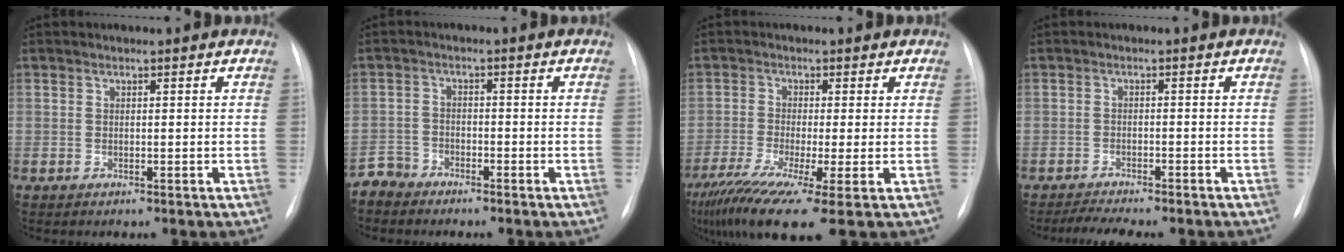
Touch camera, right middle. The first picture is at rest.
{"total": 3.0, "force": [-2.7, 1.0, -0.8], "torque": [0.018, -0.003, -0.056]}
{"total": 12.7, "force": [-7.9, 0.7, 9.9], "torque": [-0.181, -0.037, -0.135]}
{"total": 7.4, "force": [-6.5, 1.0, 3.4], "torque": [-0.048, -0.003, -0.094]}